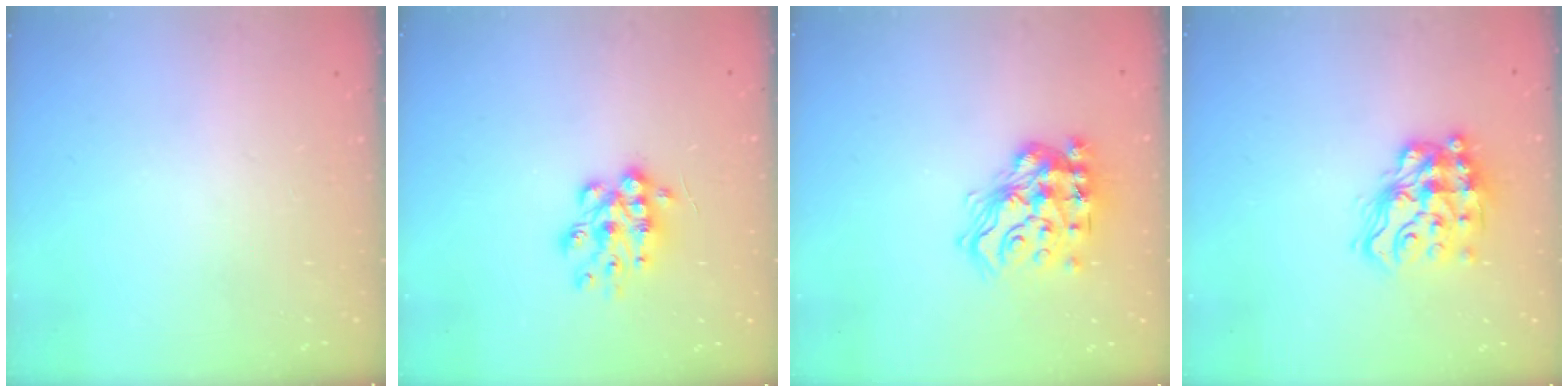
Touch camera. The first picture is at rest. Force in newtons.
{"total": 10.9, "press": 10.9, "slide": 0.5}
{"total": 16.8, "press": 16.8, "slide": 1.0}
{"total": 15.7, "press": 15.6, "slide": 1.7}